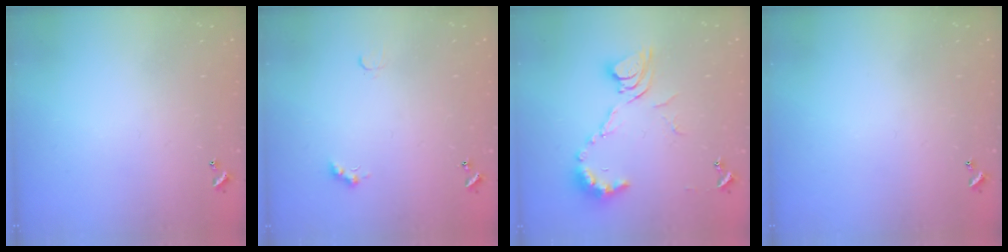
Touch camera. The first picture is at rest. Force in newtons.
{"total": 2.4, "press": 2.3, "slide": 0.5}
{"total": 10.4, "press": 10.3, "slide": 0.9}
{"total": 0.0}